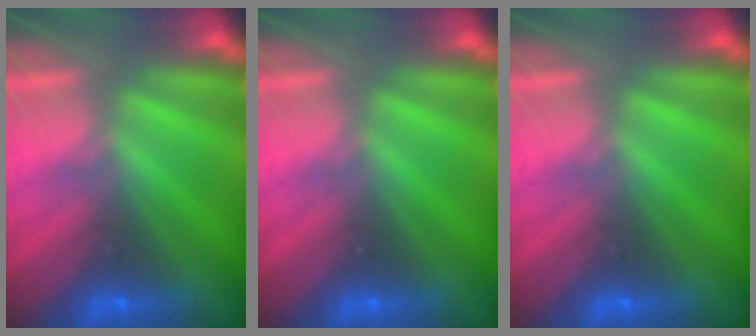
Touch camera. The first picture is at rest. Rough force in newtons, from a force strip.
{"total": 0.0}
{"total": 0.0}